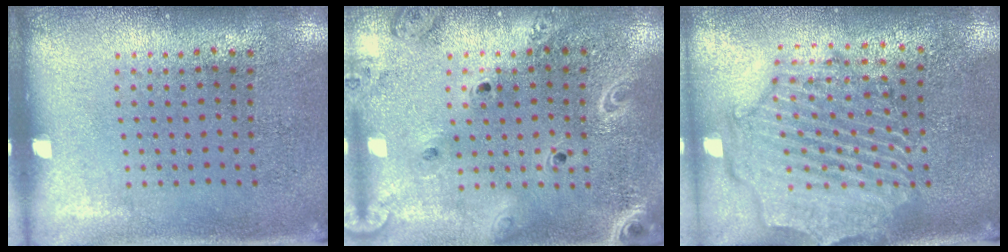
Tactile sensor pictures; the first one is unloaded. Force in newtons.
{"total": 2.1, "press": 1.9, "slide": 0.9}
{"total": 2.5, "press": 2.2, "slide": 1.1}